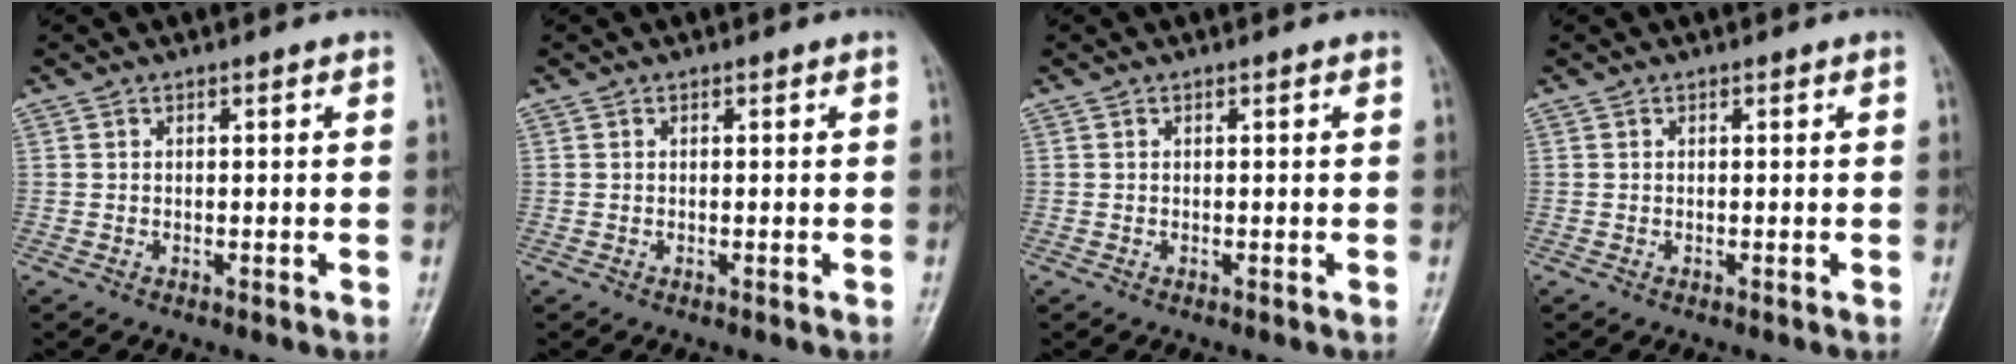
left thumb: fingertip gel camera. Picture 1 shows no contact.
{"total": 0.0}
{"total": 0.0}
{"total": 0.0}